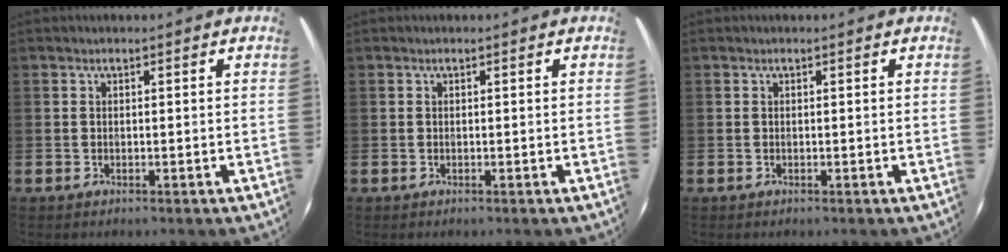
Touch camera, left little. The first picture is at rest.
{"total": 0.0}
{"total": 0.0}